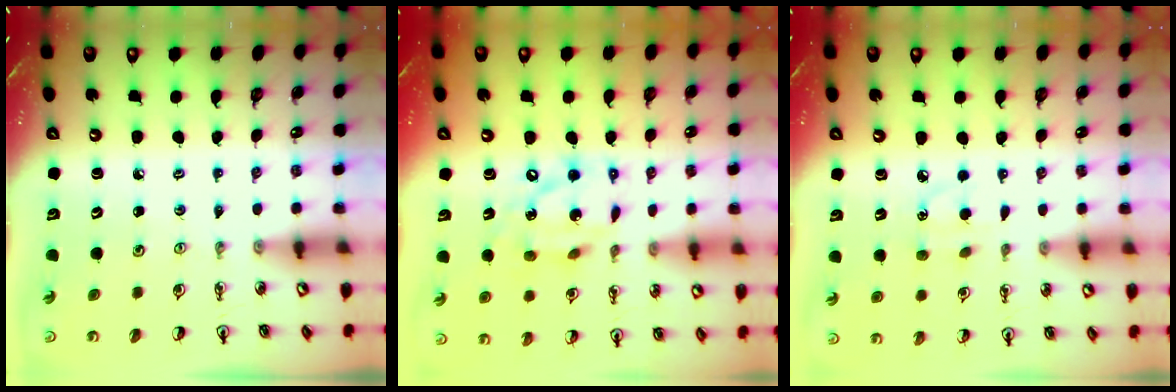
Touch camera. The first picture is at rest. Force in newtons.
{"total": 14.3, "press": 14.2, "slide": 1.7}
{"total": 6.1, "press": 6.1, "slide": 0.7}